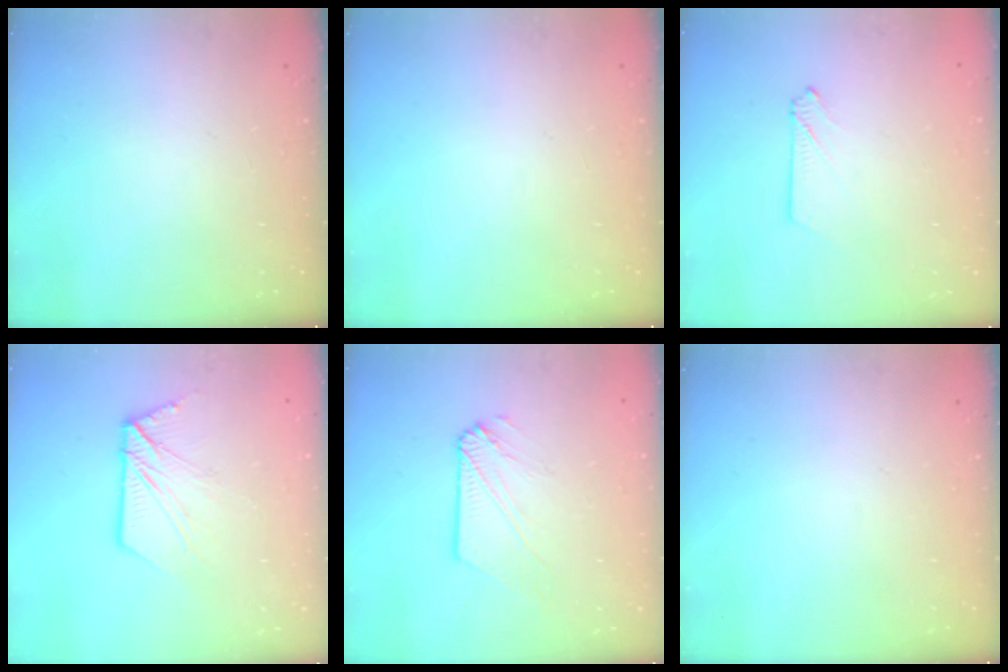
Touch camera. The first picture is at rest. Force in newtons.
{"total": 0.0}
{"total": 2.1, "press": 2.1, "slide": 0.3}
{"total": 11.5, "press": 11.5, "slide": 1.3}
{"total": 5.3, "press": 5.3, "slide": 0.7}
{"total": 0.0}